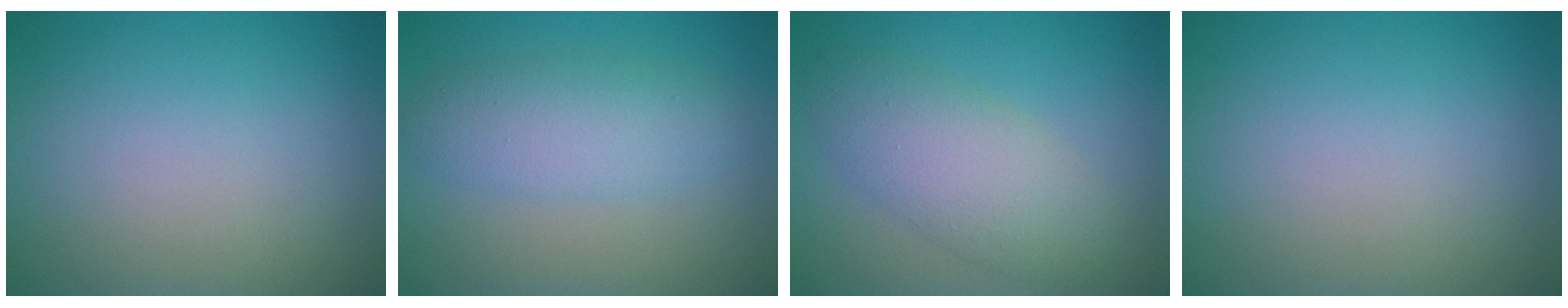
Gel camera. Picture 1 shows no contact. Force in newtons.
{"total": 4.0, "press": 4.0, "slide": 0.1}
{"total": 4.9, "press": 4.9, "slide": 0.0}
{"total": 0.0}